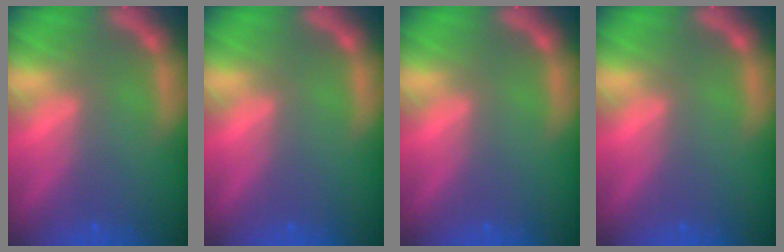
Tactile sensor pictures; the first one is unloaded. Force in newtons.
{"total": 0.0}
{"total": 0.0}
{"total": 0.0}